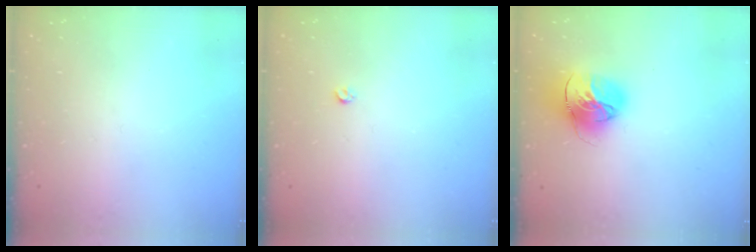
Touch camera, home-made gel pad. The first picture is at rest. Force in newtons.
{"total": 2.8, "press": 2.8, "slide": 0.5}
{"total": 17.5, "press": 17.4, "slide": 1.7}